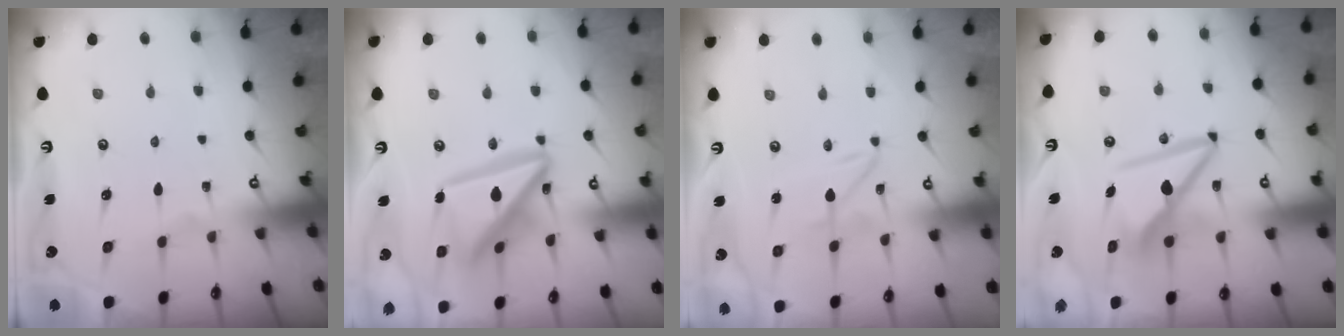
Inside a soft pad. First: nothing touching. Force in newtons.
{"total": 18.4, "press": 18.3, "slide": 2.0}
{"total": 1.9, "press": 1.9, "slide": 0.2}
{"total": 9.4, "press": 9.3, "slide": 1.1}